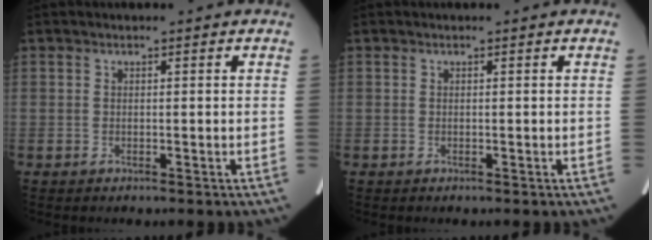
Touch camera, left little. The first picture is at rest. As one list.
[{"total": 0.0}]